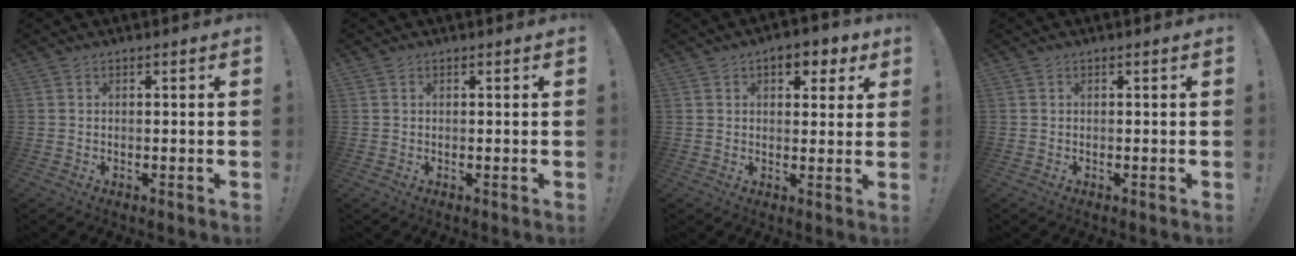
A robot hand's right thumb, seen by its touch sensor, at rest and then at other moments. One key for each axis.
{"total": 0.0}
{"total": 6.1, "fx": 3.1, "fy": 3.8, "fz": 3.7, "tx": -0.037, "ty": -0.008, "tz": 0.049}
{"total": 0.0}